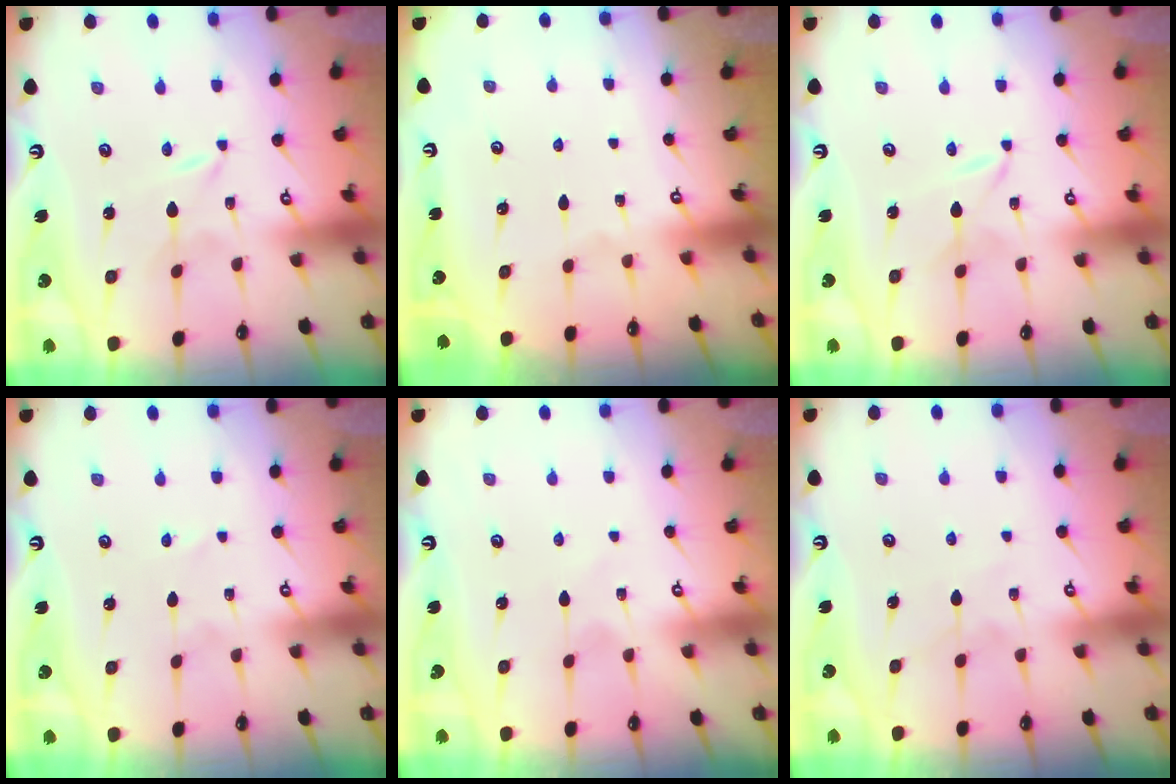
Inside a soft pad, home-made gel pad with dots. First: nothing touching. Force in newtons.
{"total": 0.0}
{"total": 2.0, "press": 2.0, "slide": 0.3}
{"total": 2.5, "press": 2.5, "slide": 0.2}
{"total": 1.4, "press": 1.4, "slide": 0.2}
{"total": 4.9, "press": 4.9, "slide": 0.6}